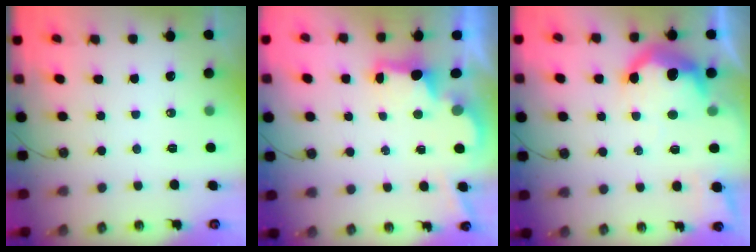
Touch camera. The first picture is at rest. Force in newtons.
{"total": 2.5, "press": 2.4, "slide": 0.7}
{"total": 17.8, "press": 17.7, "slide": 1.5}